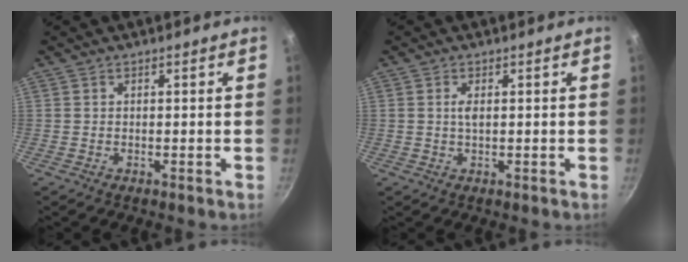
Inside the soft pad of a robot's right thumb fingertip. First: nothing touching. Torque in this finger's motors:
{"motor_torque": [0.50, 0.64, 0.76, 0.10, 0.06]}